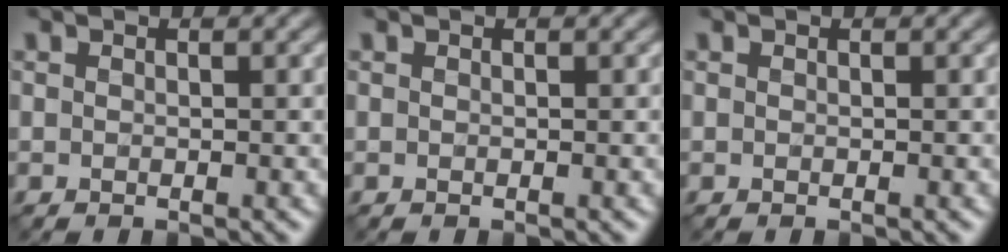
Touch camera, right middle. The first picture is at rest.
{"total": 0.0}
{"total": 0.0}